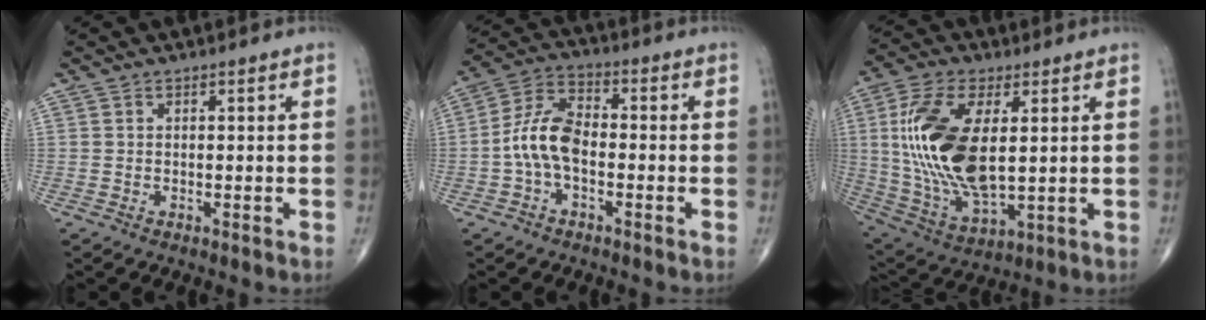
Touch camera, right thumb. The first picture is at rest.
{"total": 9.0, "force": [-1.8, 5.0, 7.2], "torque": [-0.143, 0.035, -0.043]}
{"total": 19.9, "force": [2.8, 9.5, 17.2], "torque": [-0.352, -0.019, 0.059]}